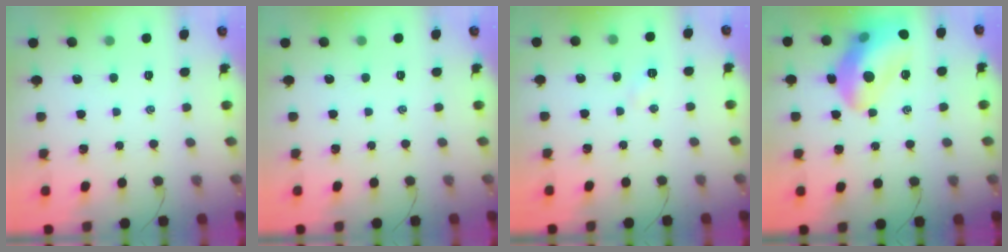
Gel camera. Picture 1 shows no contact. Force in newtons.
{"total": 0.0}
{"total": 2.4, "press": 2.3, "slide": 0.8}
{"total": 19.4, "press": 19.2, "slide": 3.1}